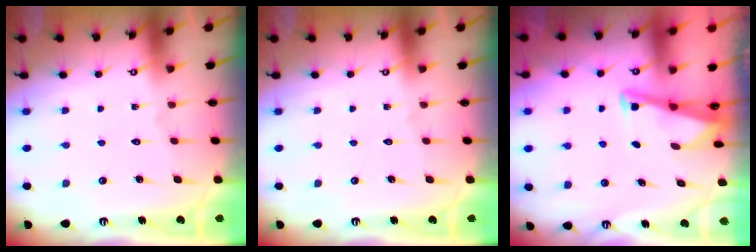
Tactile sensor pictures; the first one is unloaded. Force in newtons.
{"total": 0.0}
{"total": 2.9, "press": 2.9, "slide": 0.3}